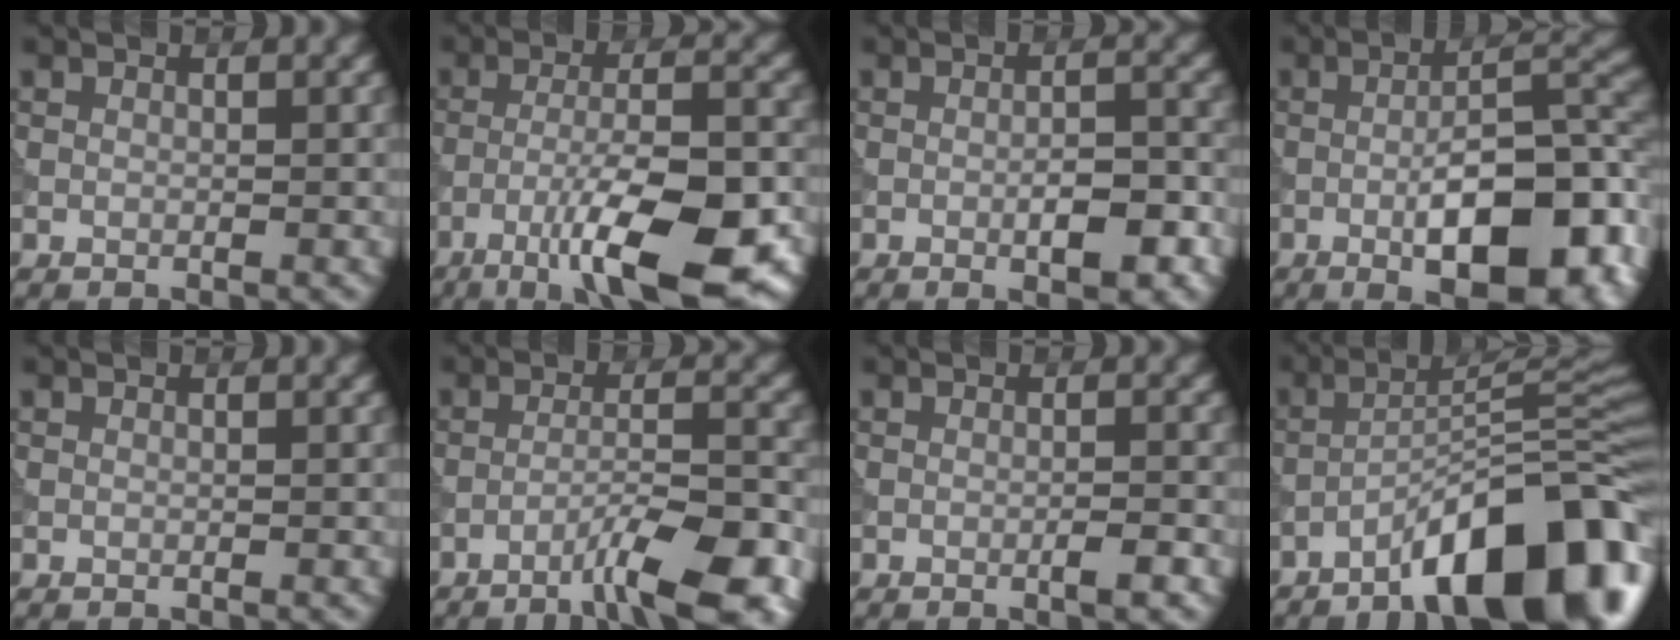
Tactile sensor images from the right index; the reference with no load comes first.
{"total": 11.8, "force": [-6.0, 2.9, 9.8], "torque": [-0.160, -0.001, -0.100]}
{"total": 4.1, "force": [-1.4, 1.1, 3.7], "torque": [-0.055, 0.001, -0.019]}
{"total": 12.5, "force": [-4.2, 4.6, 10.8], "torque": [-0.156, 0.000, -0.061]}
{"total": 0.0}
{"total": 6.4, "force": [-3.9, 0.9, 5.0], "torque": [-0.078, 0.009, -0.064]}
{"total": 1.6, "force": [-0.6, 0.1, 1.4], "torque": [-0.020, 0.003, -0.013]}
{"total": 13.3, "force": [-8.1, 3.3, 10.0], "torque": [-0.138, 0.019, -0.135]}